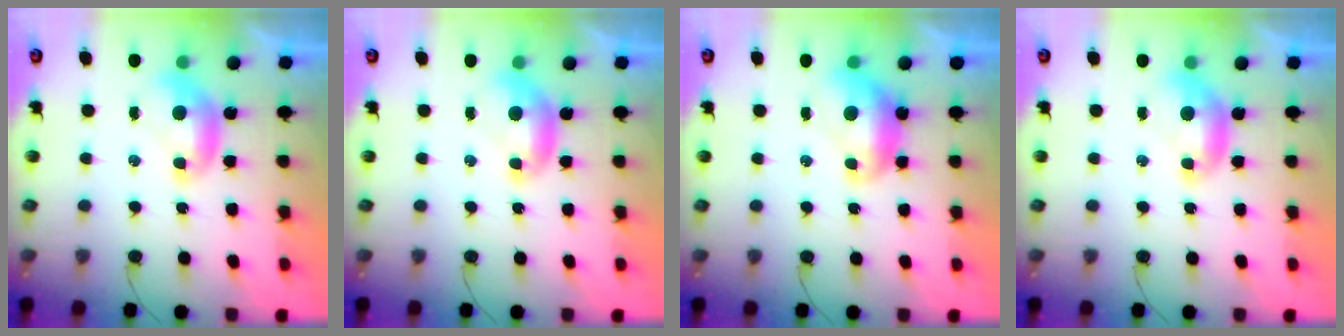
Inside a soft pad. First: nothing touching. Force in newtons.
{"total": 0.0}
{"total": 1.4, "press": 1.3, "slide": 0.4}
{"total": 0.0}